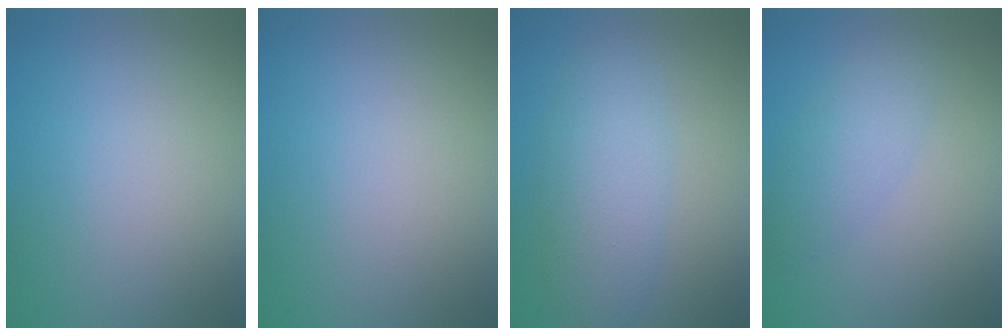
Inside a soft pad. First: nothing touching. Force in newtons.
{"total": 0.0}
{"total": 4.3, "press": 4.3, "slide": 0.1}
{"total": 2.5, "press": 2.5, "slide": 0.1}